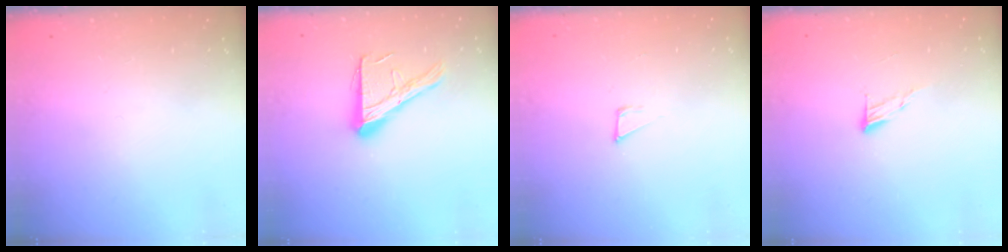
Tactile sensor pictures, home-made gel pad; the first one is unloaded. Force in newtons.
{"total": 13.9, "press": 13.9, "slide": 1.2}
{"total": 4.2, "press": 4.2, "slide": 0.4}
{"total": 5.6, "press": 5.6, "slide": 0.4}